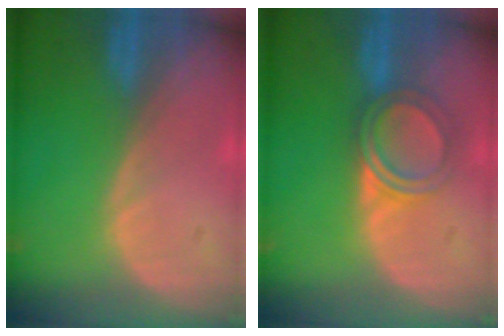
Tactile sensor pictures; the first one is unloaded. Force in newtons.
{"total": 4.9, "press": 4.7, "slide": 1.4}